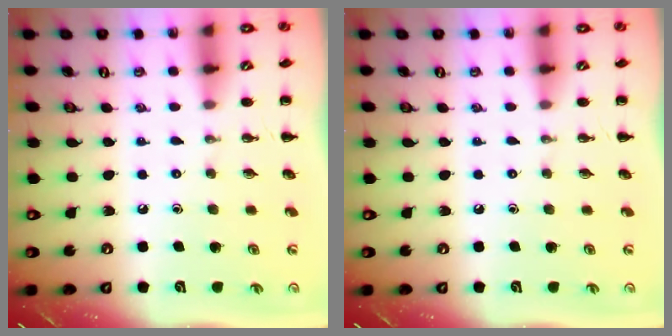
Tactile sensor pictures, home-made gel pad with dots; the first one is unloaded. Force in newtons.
{"total": 0.0}